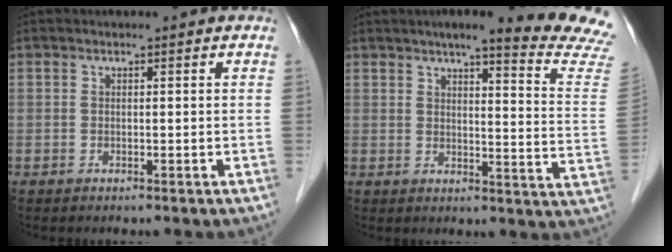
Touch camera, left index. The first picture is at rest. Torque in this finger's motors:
{"motor_torque": [0.24, -0.29, 0.17, 0.01]}